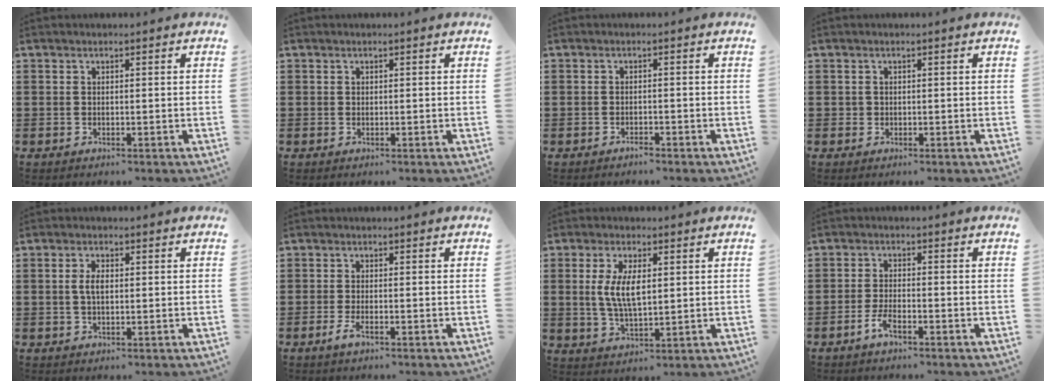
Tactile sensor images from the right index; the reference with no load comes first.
{"total": 0.0}
{"total": 1.1, "force": [-1.1, 0.0, 0.1], "torque": [-0.006, -0.003, -0.022]}
{"total": 0.7, "force": [0.0, 0.6, 0.2], "torque": [-0.005, 0.004, -0.001]}
{"total": 2.8, "force": [0.2, 1.2, 2.5], "torque": [-0.051, 0.006, 0.002]}
{"total": 2.2, "force": [-1.1, 0.4, 1.8], "torque": [-0.047, -0.009, -0.024]}
{"total": 6.4, "force": [0.7, 2.7, 5.8], "torque": [-0.122, 0.007, 0.009]}
{"total": 3.3, "force": [-2.1, 0.9, 2.3], "torque": [-0.054, -0.002, -0.042]}